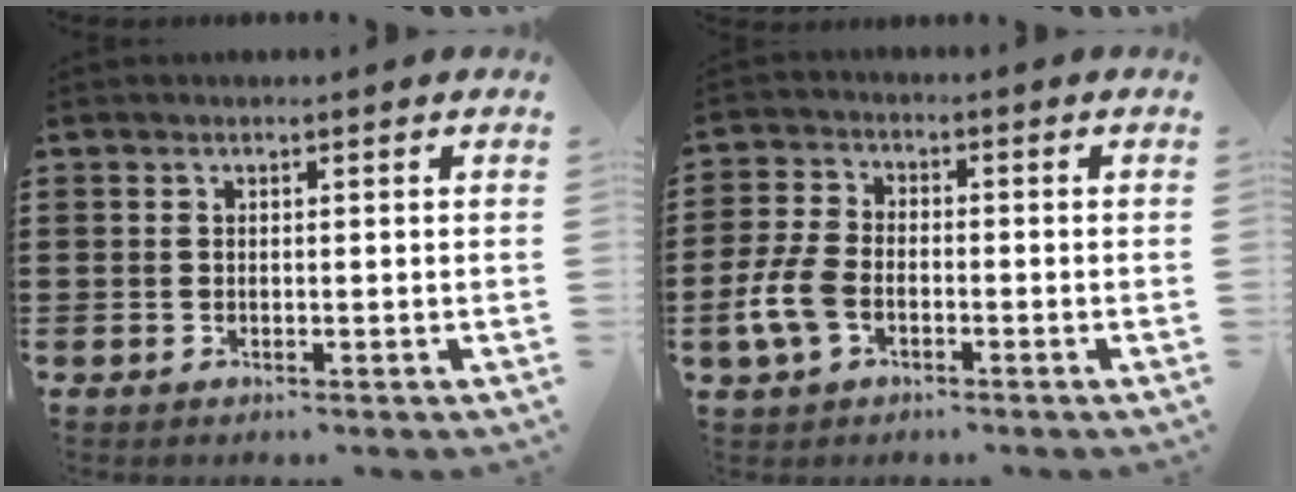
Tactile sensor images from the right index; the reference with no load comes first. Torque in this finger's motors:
{"motor_torque": [1.19, 0.95, 0.24, 0.10]}